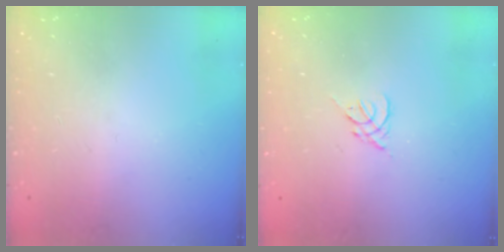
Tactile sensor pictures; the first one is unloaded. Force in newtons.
{"total": 1.3, "press": 1.2, "slide": 0.6}